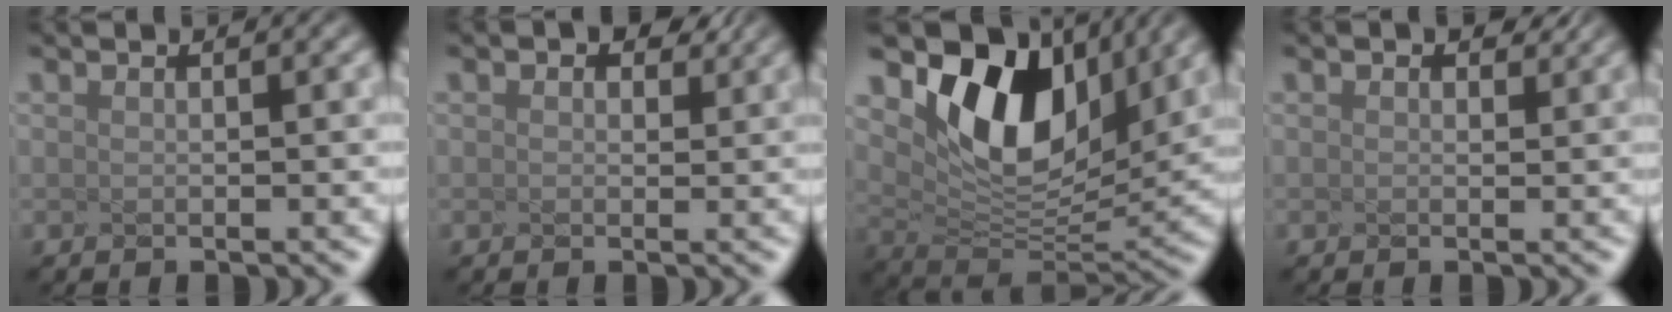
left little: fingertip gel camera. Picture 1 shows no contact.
{"total": 0.6, "force": [0.6, -0.1, 0.1], "torque": [-0.023, -0.013, 0.028]}
{"total": 7.2, "force": [2.5, 4.5, 4.9], "torque": [-0.117, -0.030, 0.088]}
{"total": 0.9, "force": [0.9, 0.0, 0.2], "torque": [-0.012, -0.003, 0.021]}